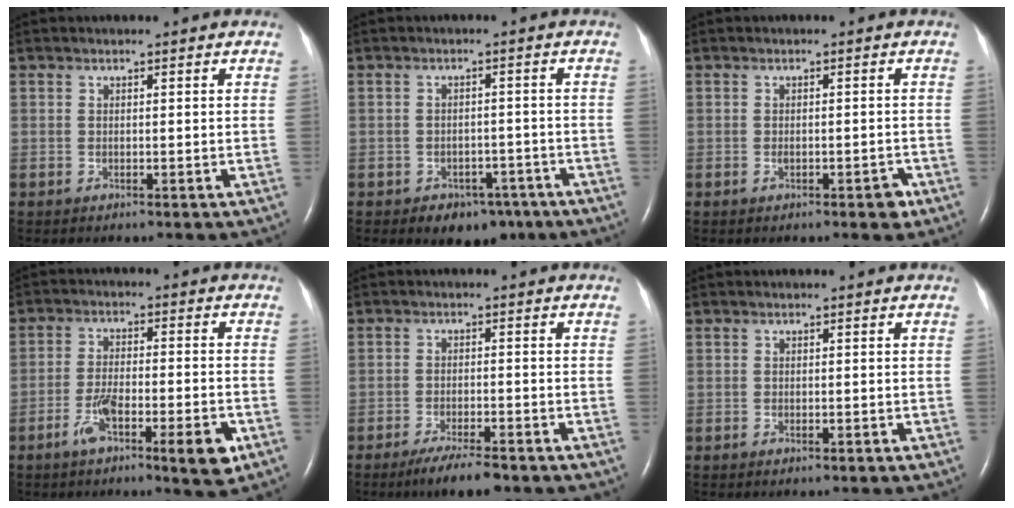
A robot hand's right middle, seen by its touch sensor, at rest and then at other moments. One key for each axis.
{"total": 5.5, "fx": -3.5, "fy": 3.6, "fz": 2.0, "tx": -0.023, "ty": 0.012, "tz": -0.039}
{"total": 2.4, "fx": -1.2, "fy": 0.8, "fz": 1.9, "tx": -0.025, "ty": 0.002, "tz": -0.015}
{"total": 8.9, "fx": -4.3, "fy": 1.5, "fz": 7.6, "tx": -0.129, "ty": -0.006, "tz": -0.067}
{"total": 5.9, "fx": -4.4, "fy": 0.8, "fz": 3.9, "tx": -0.071, "ty": -0.012, "tz": -0.070}
{"total": 0.5, "fx": -0.3, "fy": 0.1, "fz": 0.4, "tx": -0.009, "ty": -0.001, "tz": -0.002}